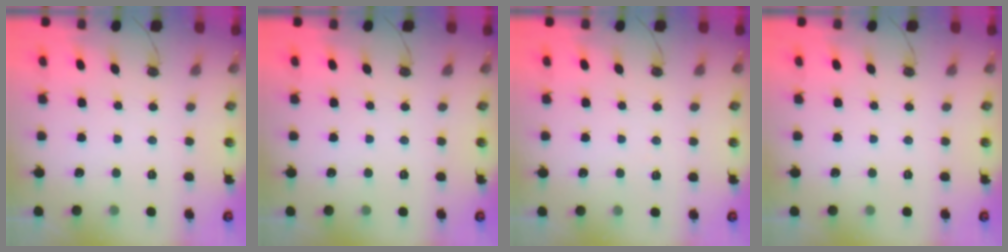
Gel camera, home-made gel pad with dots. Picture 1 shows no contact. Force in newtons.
{"total": 0.0}
{"total": 4.6, "press": 1.9, "slide": 4.2}
{"total": 0.0}